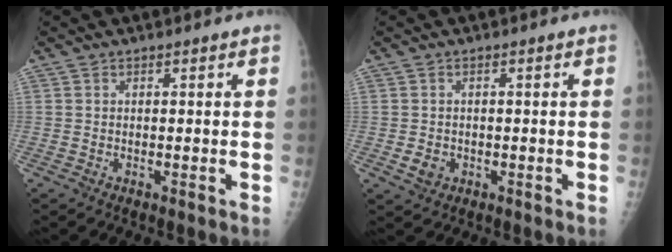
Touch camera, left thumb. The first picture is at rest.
{"total": 2.5, "force": [-0.5, 2.1, 1.2], "torque": [-0.014, 0.001, -0.003]}